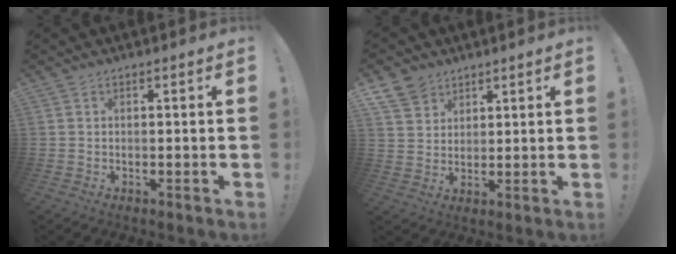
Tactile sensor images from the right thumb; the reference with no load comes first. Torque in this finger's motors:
{"motor_torque": [0.02, 0.08, 0.21, 0.16, 0.16]}